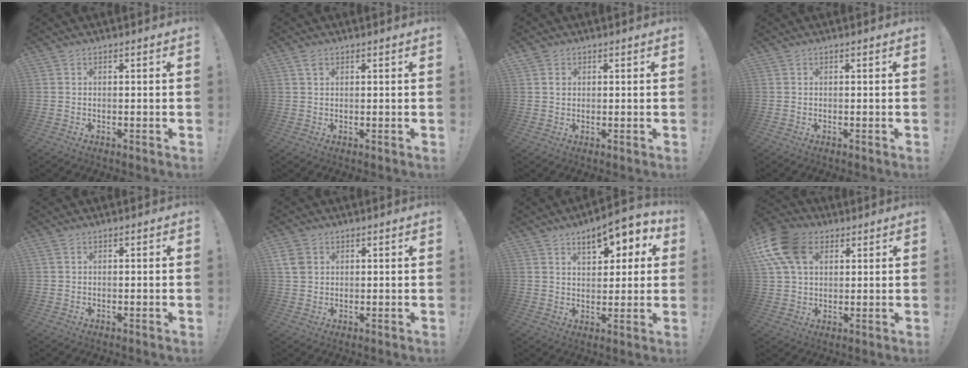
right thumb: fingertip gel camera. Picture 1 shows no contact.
{"total": 1.5, "force": [1.0, 0.9, 0.8], "torque": [-0.001, -0.005, 0.016]}
{"total": 1.6, "force": [0.6, 1.4, 0.6], "torque": [0.002, -0.003, 0.007]}
{"total": 0.0}
{"total": 0.9, "force": [0.1, 0.6, 0.6], "torque": [-0.012, 0.003, 0.003]}
{"total": 5.1, "force": [1.8, 4.1, 2.4], "torque": [-0.045, -0.001, 0.038]}
{"total": 10.3, "force": [5.2, 5.1, 7.3], "torque": [-0.098, -0.024, 0.089]}
{"total": 16.3, "force": [6.0, 11.2, 10.3], "torque": [-0.196, -0.019, 0.113]}